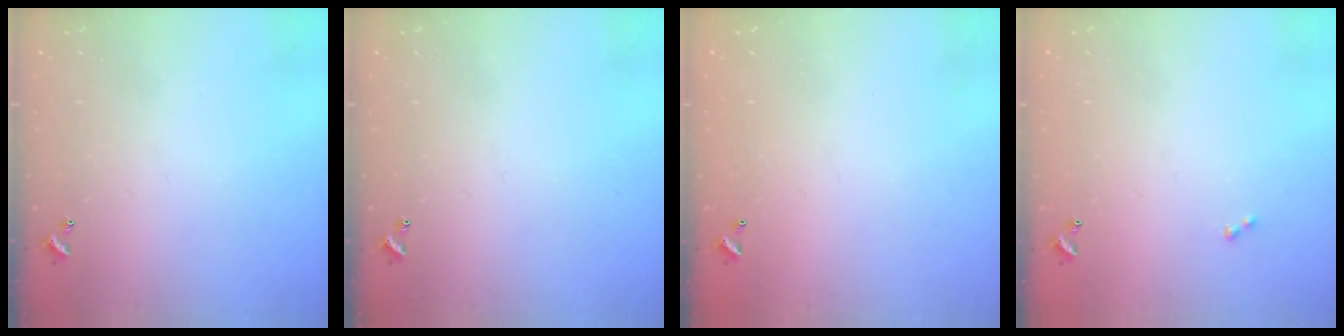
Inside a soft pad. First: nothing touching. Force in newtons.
{"total": 0.0}
{"total": 2.9, "press": 2.9, "slide": 0.1}
{"total": 0.7, "press": 0.6, "slide": 0.4}